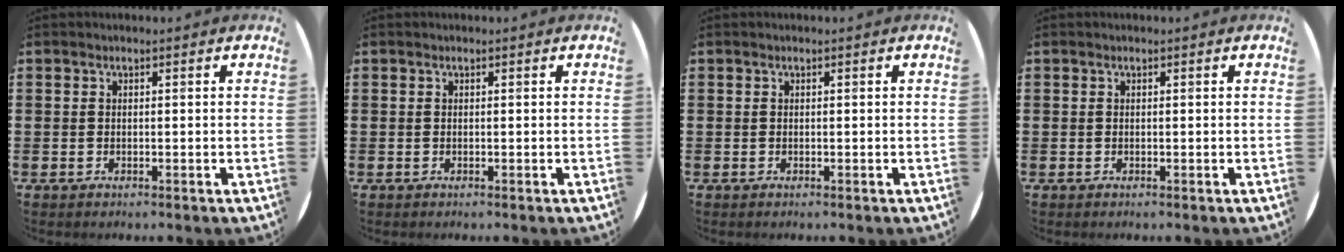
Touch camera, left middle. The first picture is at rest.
{"total": 0.0}
{"total": 0.0}
{"total": 0.0}